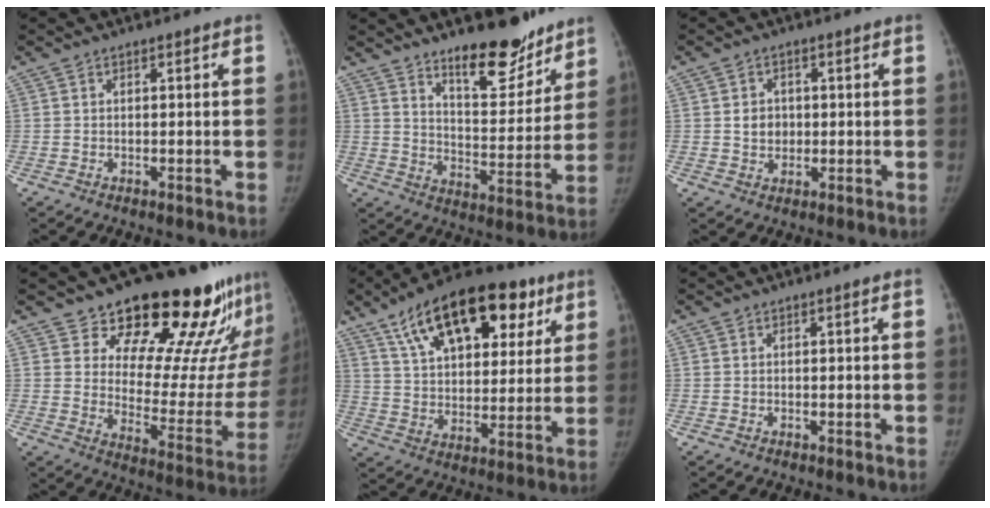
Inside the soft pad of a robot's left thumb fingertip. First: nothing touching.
{"total": 14.7, "force": [11.2, 5.3, 7.9], "torque": [-0.071, -0.089, 0.177]}
{"total": 4.1, "force": [0.4, 3.6, 2.0], "torque": [-0.010, 0.000, 0.008]}
{"total": 25.0, "force": [19.8, 9.6, 11.8], "torque": [-0.110, -0.128, 0.263]}
{"total": 24.8, "force": [13.1, 12.8, 16.7], "torque": [-0.231, -0.007, 0.211]}
{"total": 0.0}